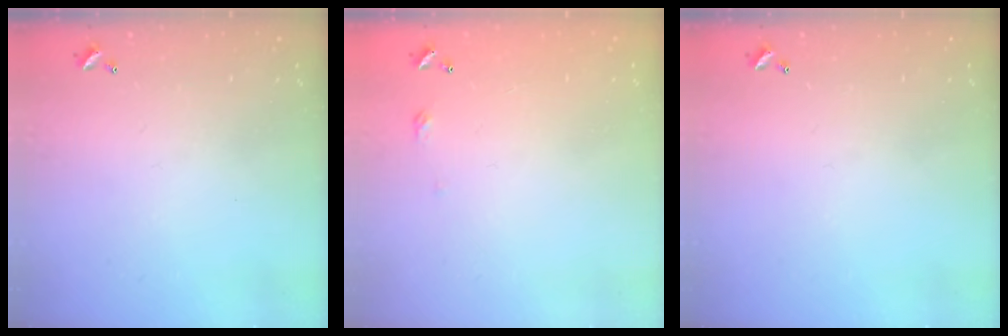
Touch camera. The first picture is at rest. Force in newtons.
{"total": 2.7, "press": 2.6, "slide": 0.4}
{"total": 0.0}